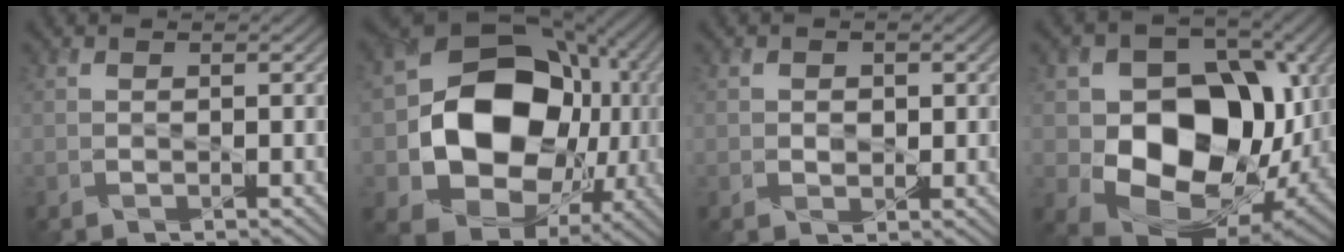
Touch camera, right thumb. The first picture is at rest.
{"total": 17.4, "force": [-1.3, 13.8, 10.5], "torque": [-0.185, -0.048, -0.013]}
{"total": 1.5, "force": [0.1, 1.4, 0.6], "torque": [-0.018, -0.007, -0.001]}
{"total": 15.4, "force": [-0.9, 11.5, 10.2], "torque": [-0.160, -0.036, -0.012]}